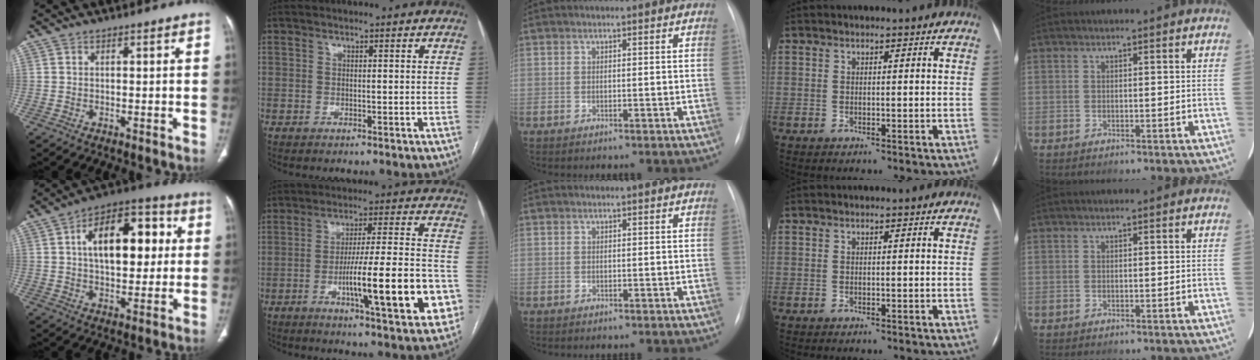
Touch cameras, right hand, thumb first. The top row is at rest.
{"thumb": {"total": 17.4, "force": [3.4, 9.6, 14.2], "torque": [-0.181, 0.022, 0.048]}, "index": {"total": 17.9, "force": [-5.5, 2.5, 16.9], "torque": [-0.226, 0.014, -0.072]}}